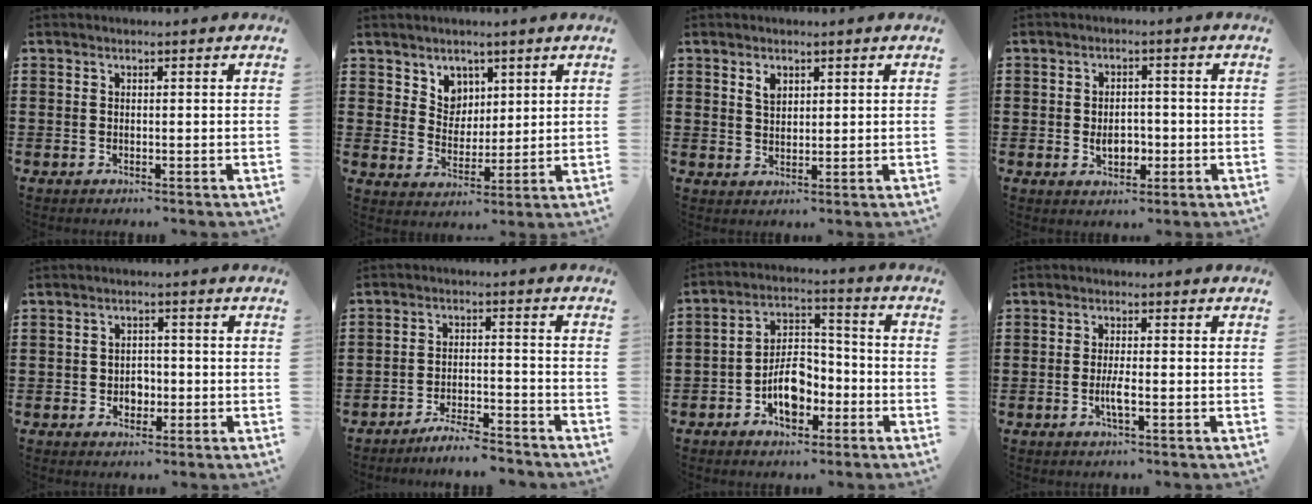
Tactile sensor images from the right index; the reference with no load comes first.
{"total": 5.0, "force": [3.2, 3.8, 0.4], "torque": [-0.032, 0.004, 0.060]}
{"total": 2.1, "force": [1.3, 1.3, 1.1], "torque": [-0.027, 0.003, 0.025]}
{"total": 3.9, "force": [-0.9, 2.5, 2.9], "torque": [-0.047, 0.002, -0.019]}
{"total": 2.6, "force": [-0.7, 2.2, 1.2], "torque": [-0.022, 0.003, -0.018]}
{"total": 4.8, "force": [-4.6, 0.1, 1.3], "torque": [-0.023, 0.002, -0.091]}
{"total": 7.7, "force": [-3.4, 4.4, 5.3], "torque": [-0.093, 0.012, -0.064]}
{"total": 2.8, "force": [-0.8, 0.4, 2.7], "torque": [-0.055, -0.003, -0.017]}